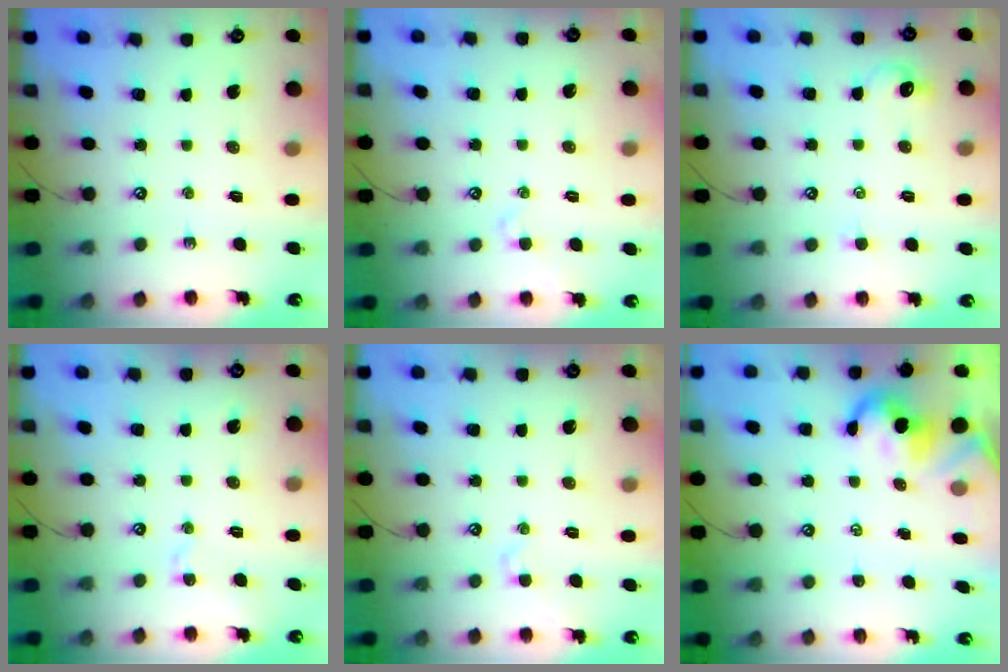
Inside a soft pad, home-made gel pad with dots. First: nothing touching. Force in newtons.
{"total": 1.3, "press": 1.2, "slide": 0.5}
{"total": 1.4, "press": 1.2, "slide": 0.6}
{"total": 1.3, "press": 1.3, "slide": 0.1}
{"total": 0.7, "press": 0.4, "slide": 0.6}
{"total": 2.1, "press": 2.1, "slide": 0.4}